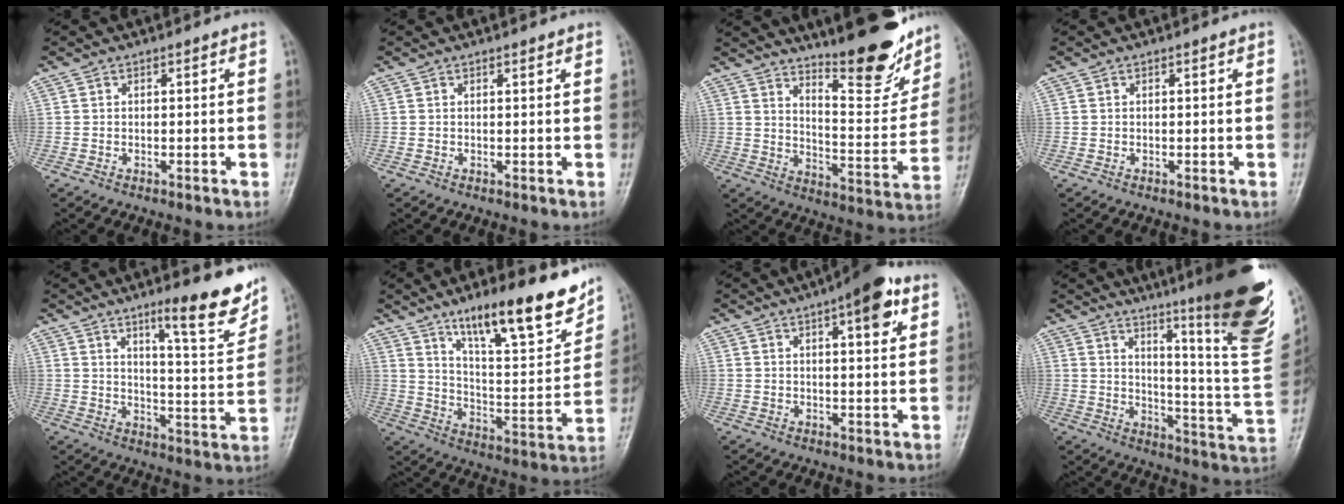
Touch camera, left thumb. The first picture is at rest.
{"total": 0.8, "force": [0.7, 0.2, 0.3], "torque": [-0.007, -0.005, 0.011]}
{"total": 18.3, "force": [14.4, 4.7, 10.3], "torque": [-0.111, -0.113, 0.213]}
{"total": 0.0}
{"total": 13.2, "force": [9.1, 2.1, 9.3], "torque": [-0.107, -0.065, 0.136]}
{"total": 20.3, "force": [13.9, 4.8, 14.0], "torque": [-0.181, -0.073, 0.228]}
{"total": 9.3, "force": [4.6, 2.8, 7.5], "torque": [-0.089, -0.009, 0.059]}
{"total": 26.9, "force": [16.9, 2.9, 20.8], "torque": [-0.258, -0.099, 0.234]}